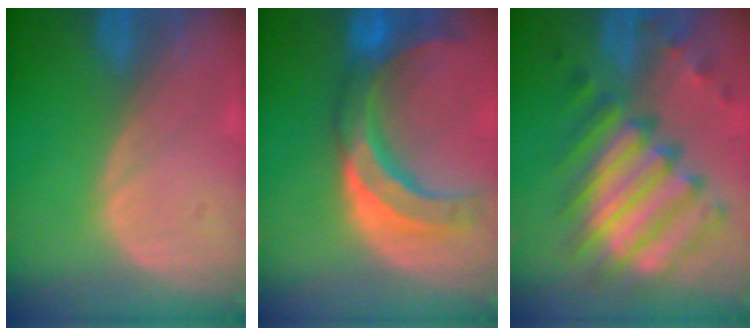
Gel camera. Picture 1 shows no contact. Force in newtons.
{"total": 10.8, "press": 9.3, "slide": 5.5}
{"total": 11.9, "press": 10.3, "slide": 5.9}